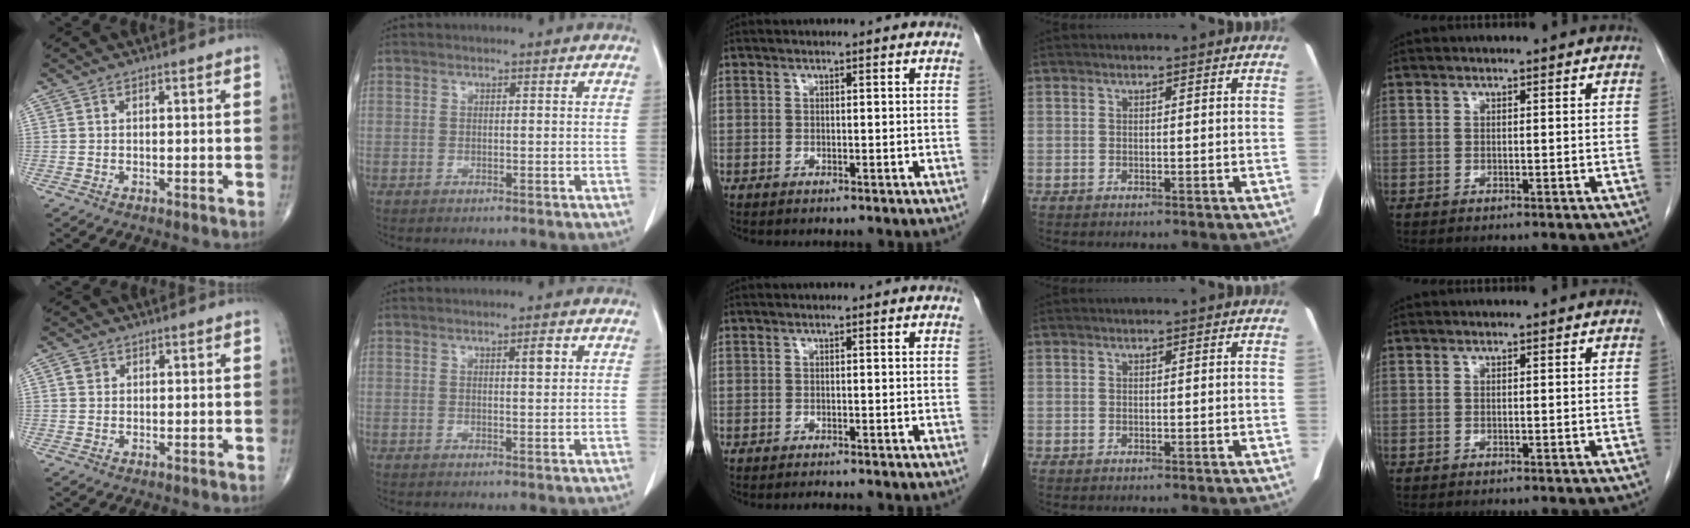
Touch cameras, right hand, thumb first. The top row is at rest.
{"thumb": {"total": 1.7, "force": [0.6, 1.5, 0.6], "torque": [-0.003, 0.000, 0.007]}, "index": {"total": 1.7, "force": [0.7, 0.2, 1.6], "torque": [-0.026, 0.000, 0.011]}, "middle": {"total": 1.0, "force": [-1.0, -0.1, 0.2], "torque": [-0.005, -0.003, -0.012]}}